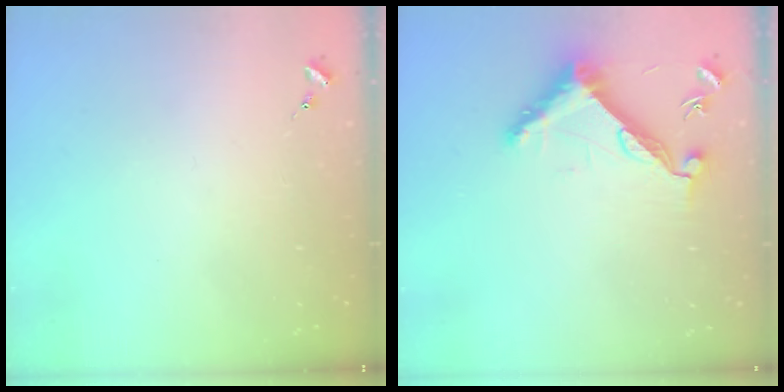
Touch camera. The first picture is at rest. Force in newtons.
{"total": 11.1, "press": 11.0, "slide": 0.7}